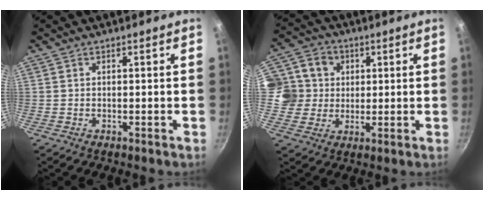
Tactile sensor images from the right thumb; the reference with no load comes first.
{"total": 10.3, "force": [2.2, 9.6, 3.1], "torque": [-0.020, 0.007, 0.029]}